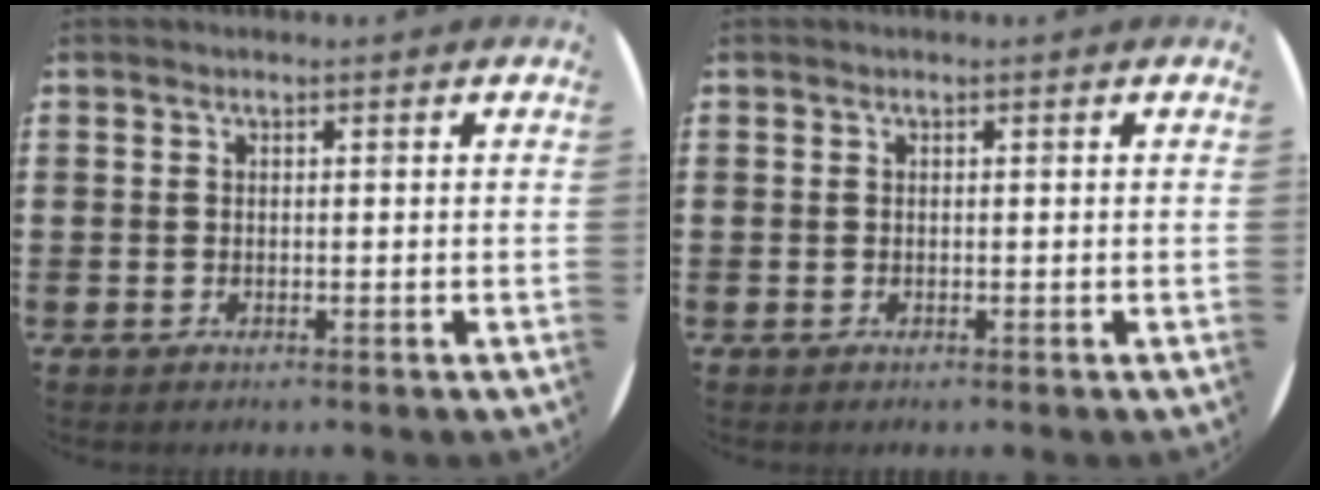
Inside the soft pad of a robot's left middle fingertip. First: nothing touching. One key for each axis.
{"total": 0.0}